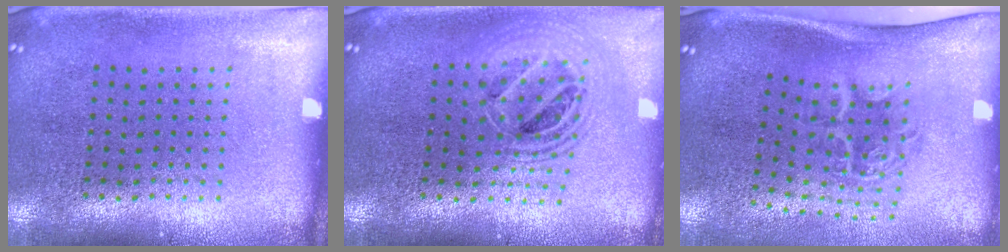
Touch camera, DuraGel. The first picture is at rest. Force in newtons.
{"total": 1.9, "press": 1.6, "slide": 1.1}
{"total": 2.0, "press": 1.3, "slide": 1.5}